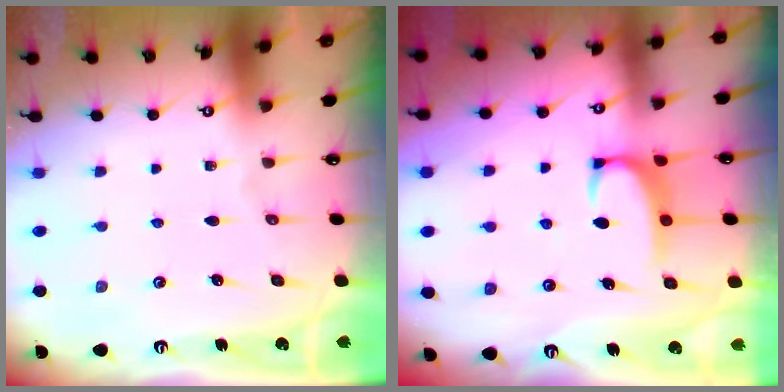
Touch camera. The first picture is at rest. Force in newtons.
{"total": 2.4, "press": 2.3, "slide": 0.6}